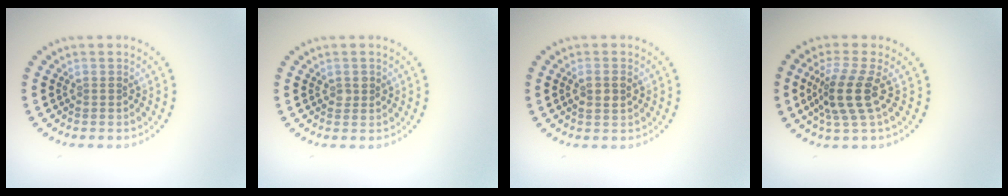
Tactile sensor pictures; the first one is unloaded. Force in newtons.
{"total": 1.0, "press": 1.0, "slide": 0.2}
{"total": 1.7, "press": 1.7, "slide": 0.4}
{"total": 3.8, "press": 2.9, "slide": 2.6}